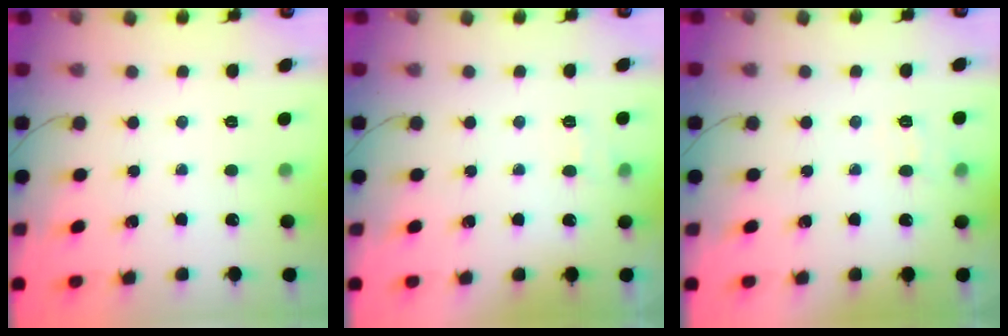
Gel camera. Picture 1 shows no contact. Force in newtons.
{"total": 4.5, "press": 4.0, "slide": 2.1}
{"total": 7.1, "press": 6.9, "slide": 1.8}